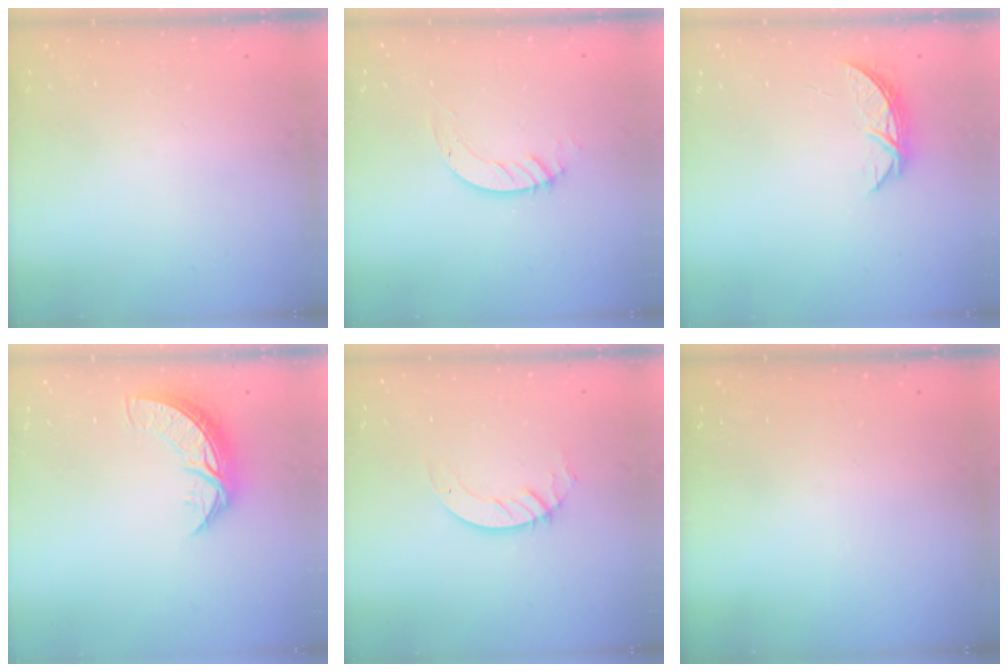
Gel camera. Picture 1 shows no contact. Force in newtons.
{"total": 3.7, "press": 3.7, "slide": 0.2}
{"total": 5.2, "press": 5.2, "slide": 0.6}
{"total": 8.5, "press": 8.4, "slide": 0.6}
{"total": 3.4, "press": 3.4, "slide": 0.3}
{"total": 0.0}